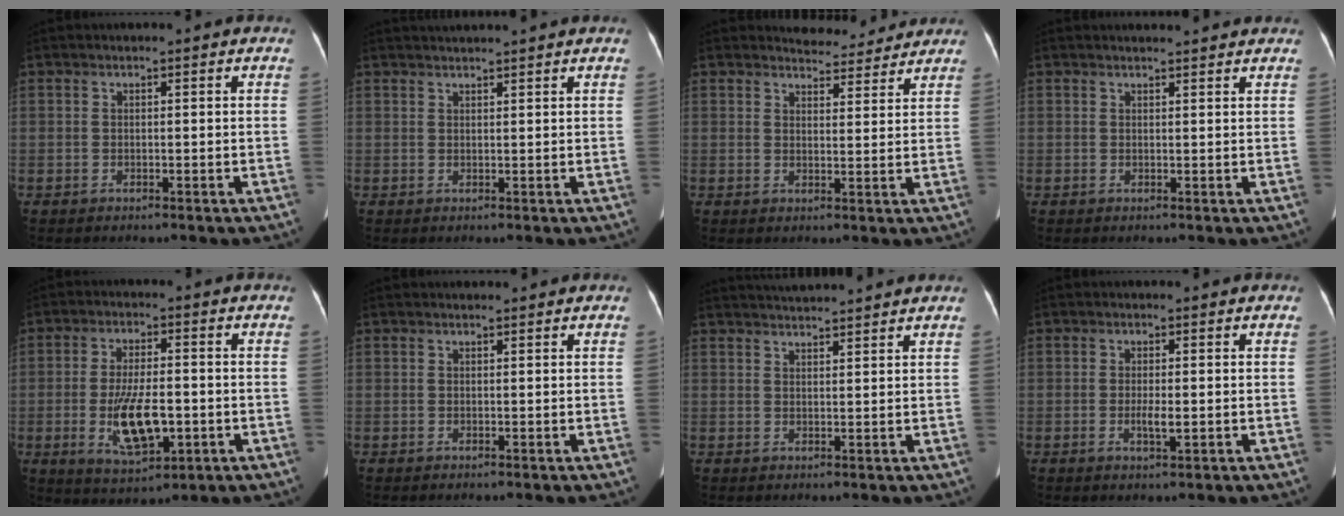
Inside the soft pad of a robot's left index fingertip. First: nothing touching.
{"total": 4.2, "force": [3.9, -0.7, 1.3], "torque": [-0.013, 0.027, 0.055]}
{"total": 5.4, "force": [5.3, 1.3, -0.1], "torque": [0.002, 0.003, 0.063]}
{"total": 4.2, "force": [4.0, 0.4, 1.0], "torque": [-0.015, 0.016, 0.045]}
{"total": 9.4, "force": [-2.1, 3.4, 8.5], "torque": [-0.165, -0.009, -0.029]}
{"total": 0.7, "force": [0.7, 0.1, 0.1], "torque": [-0.007, 0.005, 0.011]}
{"total": 6.8, "force": [6.5, -0.4, 1.9], "torque": [-0.035, 0.027, 0.093]}
{"total": 2.3, "force": [-0.5, 0.5, 2.2], "torque": [-0.045, -0.004, -0.007]}